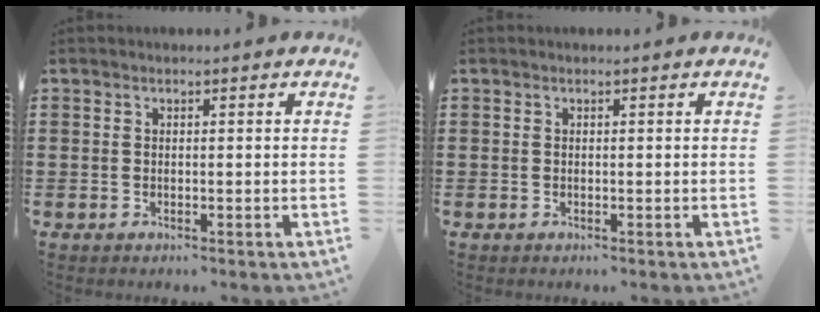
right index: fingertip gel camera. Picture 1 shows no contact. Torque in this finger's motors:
{"motor_torque": [0.15, 0.05, 0.01, 0.00]}